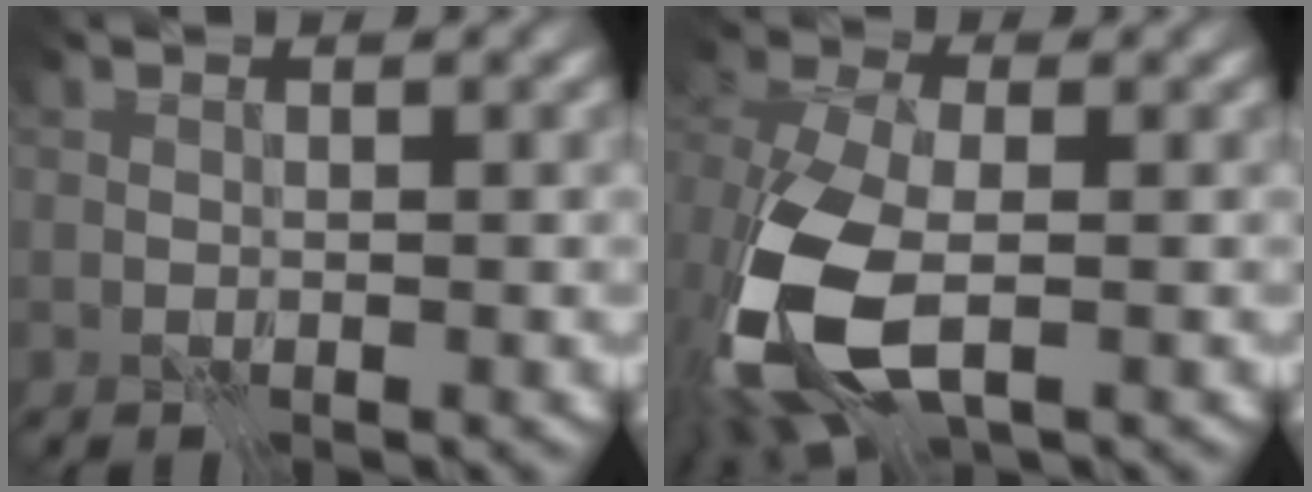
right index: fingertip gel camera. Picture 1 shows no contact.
{"total": 10.3, "force": [-3.2, 5.8, 7.9], "torque": [-0.197, -0.022, -0.066]}